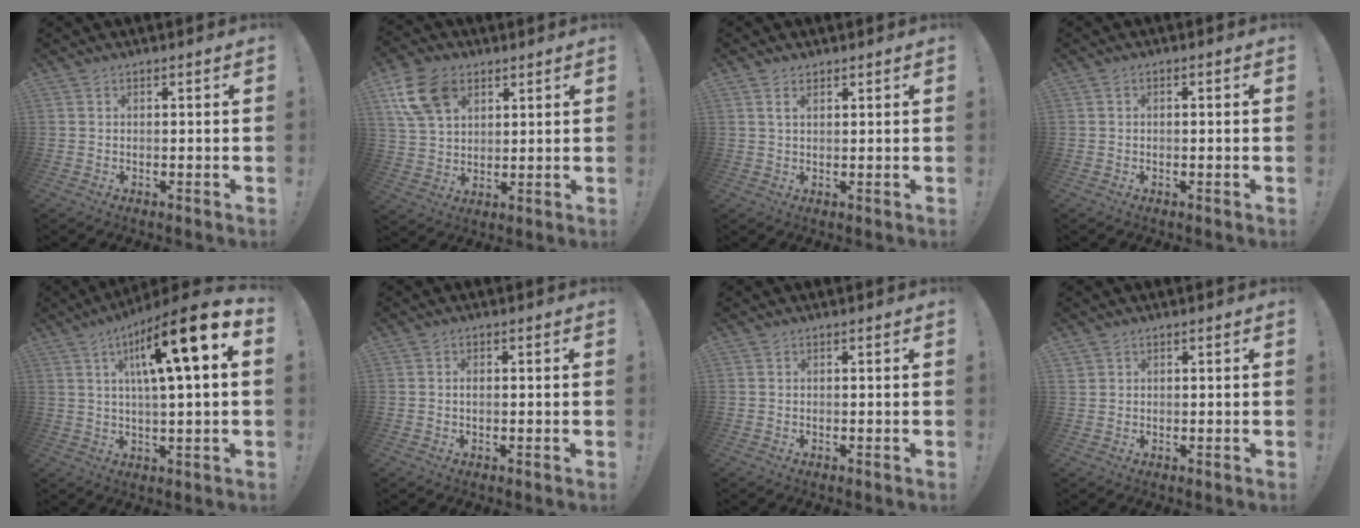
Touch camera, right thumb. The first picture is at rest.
{"total": 14.4, "force": [6.6, 10.0, 8.0], "torque": [-0.150, -0.022, 0.131]}
{"total": 2.5, "force": [1.3, 1.3, 1.6], "torque": [-0.025, -0.001, 0.023]}
{"total": 0.9, "force": [-0.7, 0.2, 0.6], "torque": [-0.009, 0.002, -0.013]}
{"total": 15.9, "force": [5.4, 2.0, 14.8], "torque": [-0.243, -0.023, 0.069]}
{"total": 1.0, "force": [0.0, 0.5, 0.9], "torque": [-0.018, 0.003, 0.000]}
{"total": 0.0}
{"total": 1.1, "force": [0.7, 0.8, 0.2], "torque": [0.002, -0.002, 0.014]}